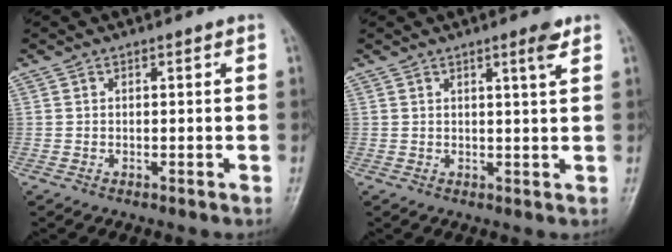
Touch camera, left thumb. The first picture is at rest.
{"total": 3.2, "force": [1.9, 0.2, 2.6], "torque": [-0.039, -0.013, 0.029]}